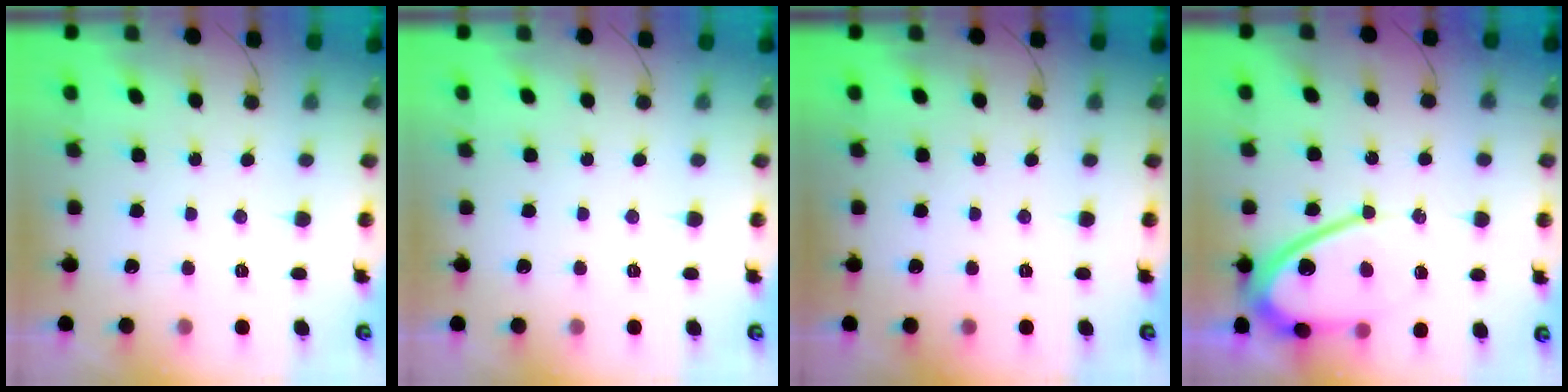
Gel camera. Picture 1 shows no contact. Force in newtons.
{"total": 0.0}
{"total": 0.0}
{"total": 12.6, "press": 12.5, "slide": 1.2}